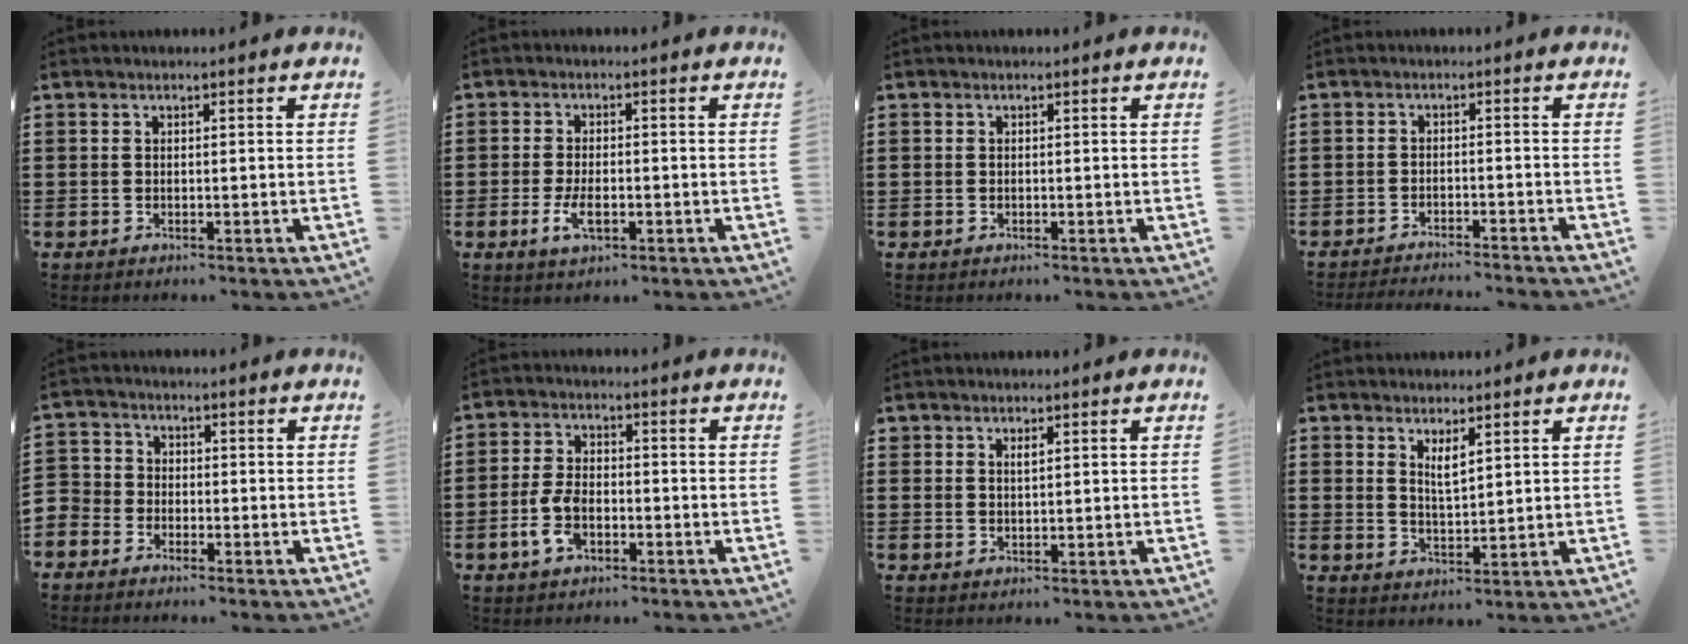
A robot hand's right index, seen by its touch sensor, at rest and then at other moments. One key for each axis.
{"total": 3.9, "fx": -1.2, "fy": 1.7, "fz": 3.3, "tx": -0.071, "ty": -0.003, "tz": -0.024}
{"total": 0.0}
{"total": 2.5, "fx": -2.5, "fy": -0.3, "fz": 0.1, "tx": -0.005, "ty": -0.001, "tz": -0.053}
{"total": 2.8, "fx": -2.3, "fy": 1.6, "fz": -0.2, "tx": -0.017, "ty": 0.002, "tz": -0.055}
{"total": 5.5, "fx": -2.0, "fy": 3.0, "fz": 4.1, "tx": -0.099, "ty": 0.001, "tz": -0.042}
{"total": 1.1, "fx": 0.8, "fy": 0.4, "fz": 0.7, "tx": -0.015, "ty": 0.002, "tz": 0.014}
{"total": 2.9, "fx": 1.8, "fy": 0.9, "fz": 2.2, "tx": -0.046, "ty": 0.002, "tz": 0.031}